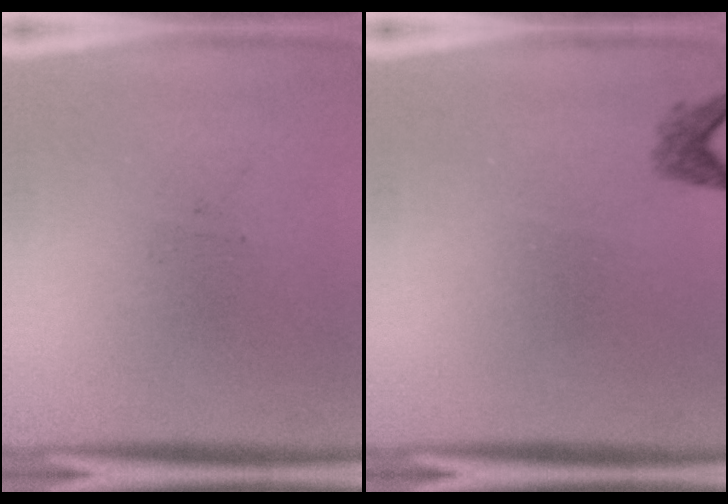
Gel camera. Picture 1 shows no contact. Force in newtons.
{"total": 1.4}